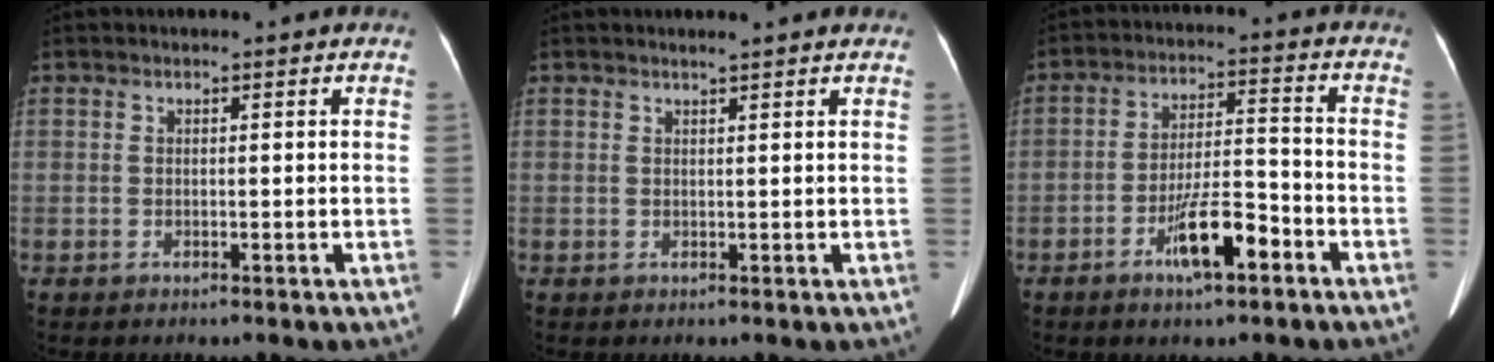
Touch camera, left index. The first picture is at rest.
{"total": 2.2, "force": [2.0, -0.1, 1.0], "torque": [-0.015, 0.012, 0.025]}
{"total": 8.6, "force": [-4.7, 1.8, 7.0], "torque": [-0.129, 0.003, -0.079]}